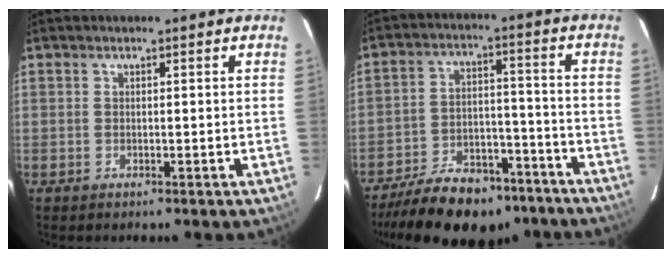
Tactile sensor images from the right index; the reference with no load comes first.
{"total": 20.2, "force": [-15.8, 8.9, 8.7], "torque": [-0.181, 0.016, -0.220]}